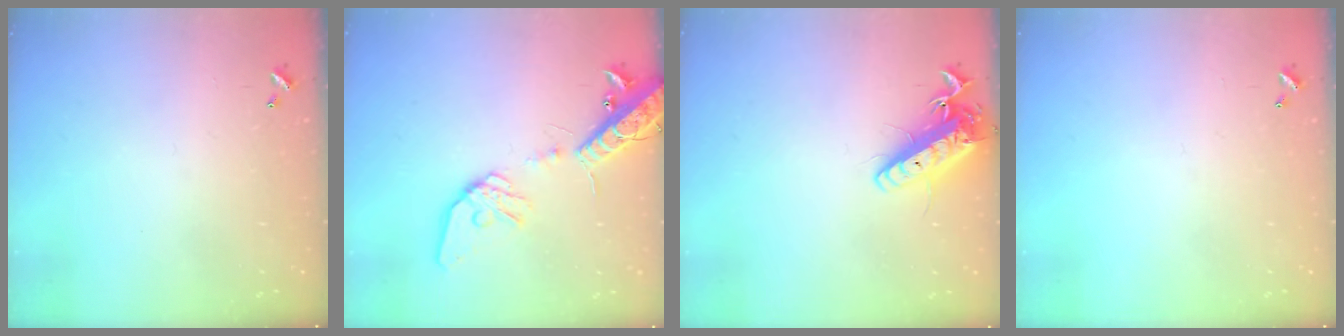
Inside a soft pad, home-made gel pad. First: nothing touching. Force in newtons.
{"total": 18.9, "press": 18.6, "slide": 3.4}
{"total": 14.5, "press": 14.2, "slide": 2.8}
{"total": 0.0}